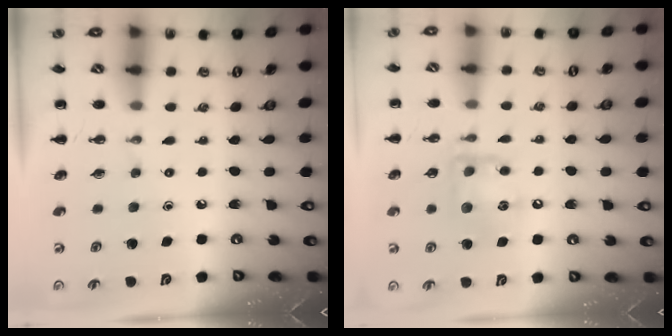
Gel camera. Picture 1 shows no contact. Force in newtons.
{"total": 12.1, "press": 12.0, "slide": 1.3}